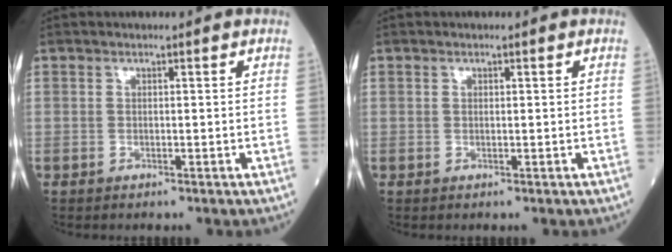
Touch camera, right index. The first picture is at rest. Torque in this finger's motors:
{"motor_torque": [-0.15, -0.05, -0.03, -0.01]}